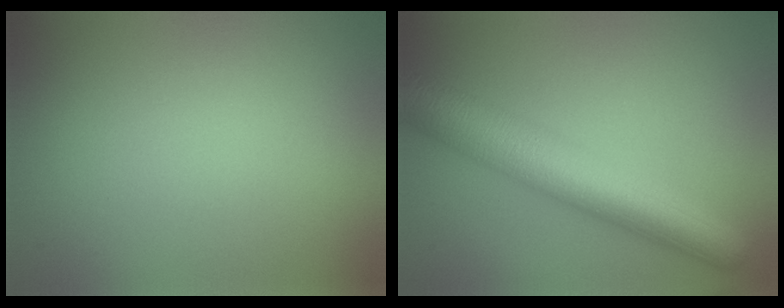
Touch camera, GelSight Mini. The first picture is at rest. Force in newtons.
{"total": 8.0, "press": 8.0, "slide": 0.1}